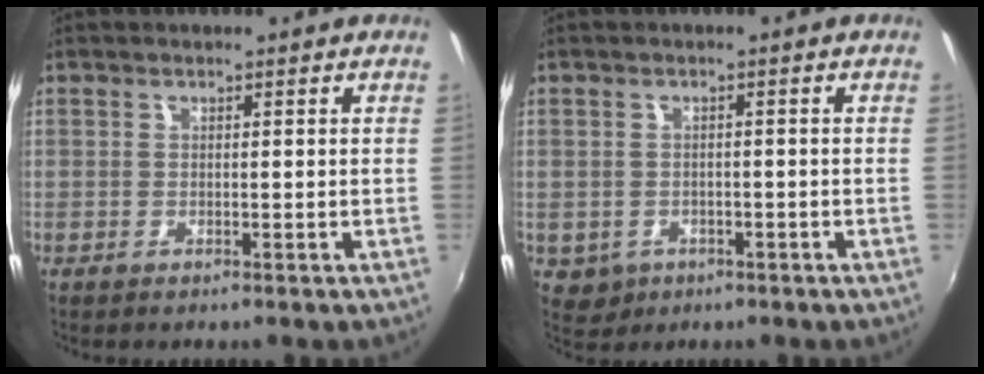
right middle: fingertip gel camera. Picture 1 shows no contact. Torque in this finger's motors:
{"motor_torque": [0.25, -0.21, -0.03, -0.01]}